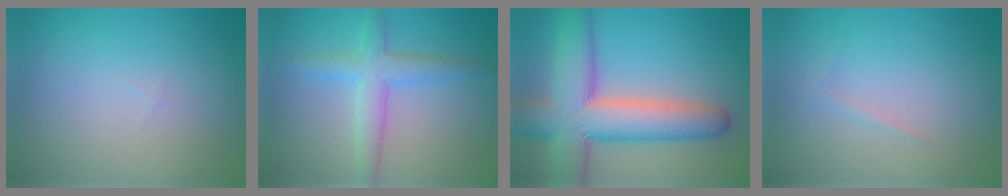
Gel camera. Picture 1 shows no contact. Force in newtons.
{"total": 3.4, "press": 3.4, "slide": 0.0}
{"total": 10.5, "press": 10.5, "slide": 0.3}
{"total": 0.6, "press": 0.5, "slide": 0.1}